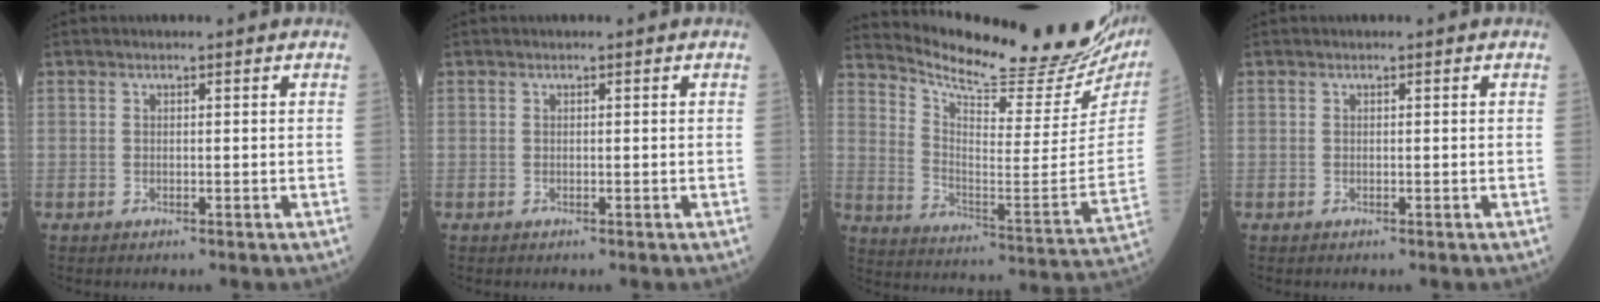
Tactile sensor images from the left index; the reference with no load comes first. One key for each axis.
{"total": 0.0}
{"total": 25.4, "fx": 23.4, "fy": 2.9, "fz": 9.4, "tx": -0.161, "ty": -0.101, "tz": 0.315}
{"total": 0.0}